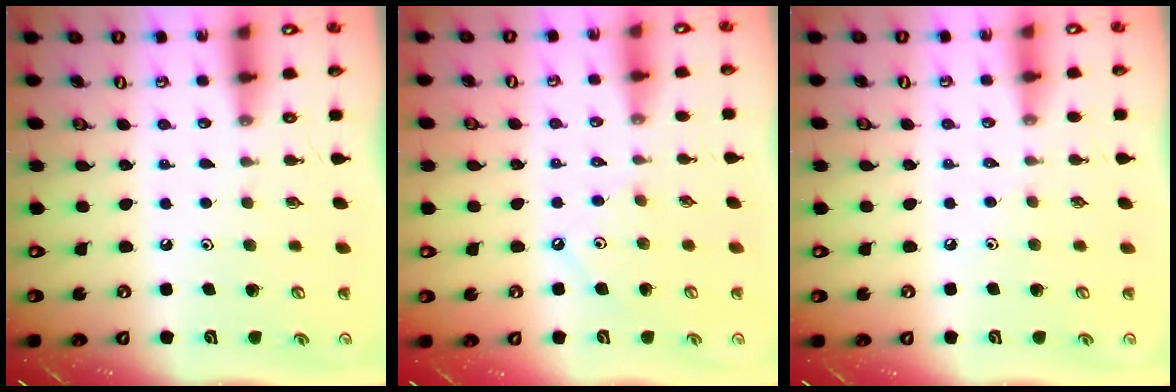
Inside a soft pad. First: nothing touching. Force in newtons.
{"total": 2.4, "press": 2.3, "slide": 0.5}
{"total": 1.8, "press": 1.7, "slide": 0.4}